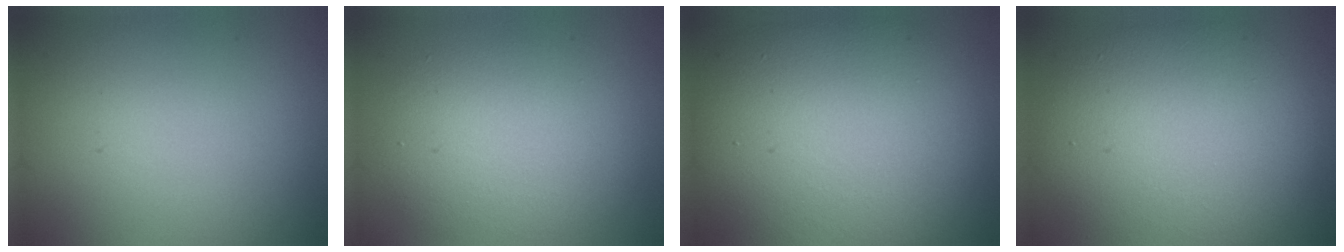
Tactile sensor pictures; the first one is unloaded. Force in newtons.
{"total": 5.5, "press": 5.5, "slide": 0.4}
{"total": 12.3, "press": 12.3, "slide": 0.8}
{"total": 9.7, "press": 9.6, "slide": 0.7}